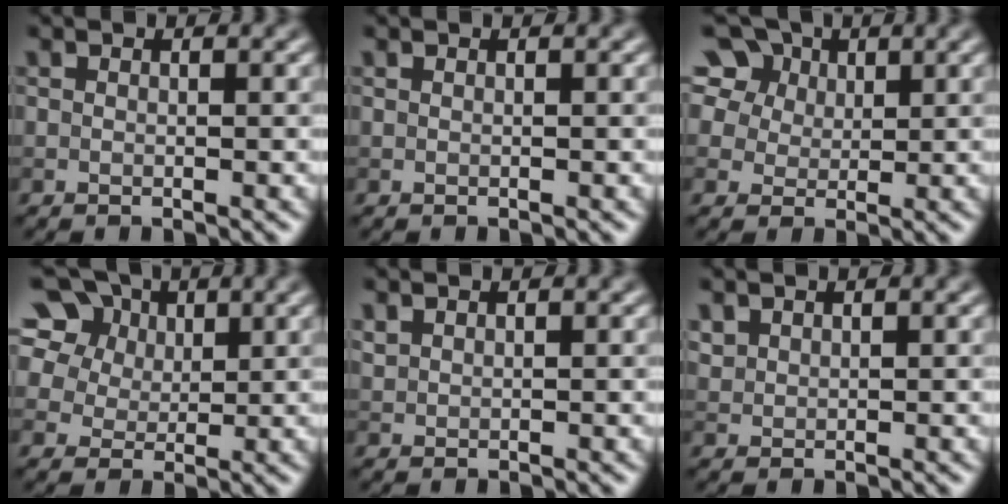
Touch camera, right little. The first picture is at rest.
{"total": 0.0}
{"total": 12.6, "force": [7.2, 8.6, 5.6], "torque": [-0.143, 0.038, 0.117]}
{"total": 15.1, "force": [8.8, 10.0, 7.0], "torque": [-0.176, 0.051, 0.148]}
{"total": 0.7, "force": [0.6, 0.2, 0.2], "torque": [-0.008, 0.000, 0.018]}
{"total": 1.0, "force": [0.8, 0.5, 0.1], "torque": [-0.007, 0.000, 0.023]}